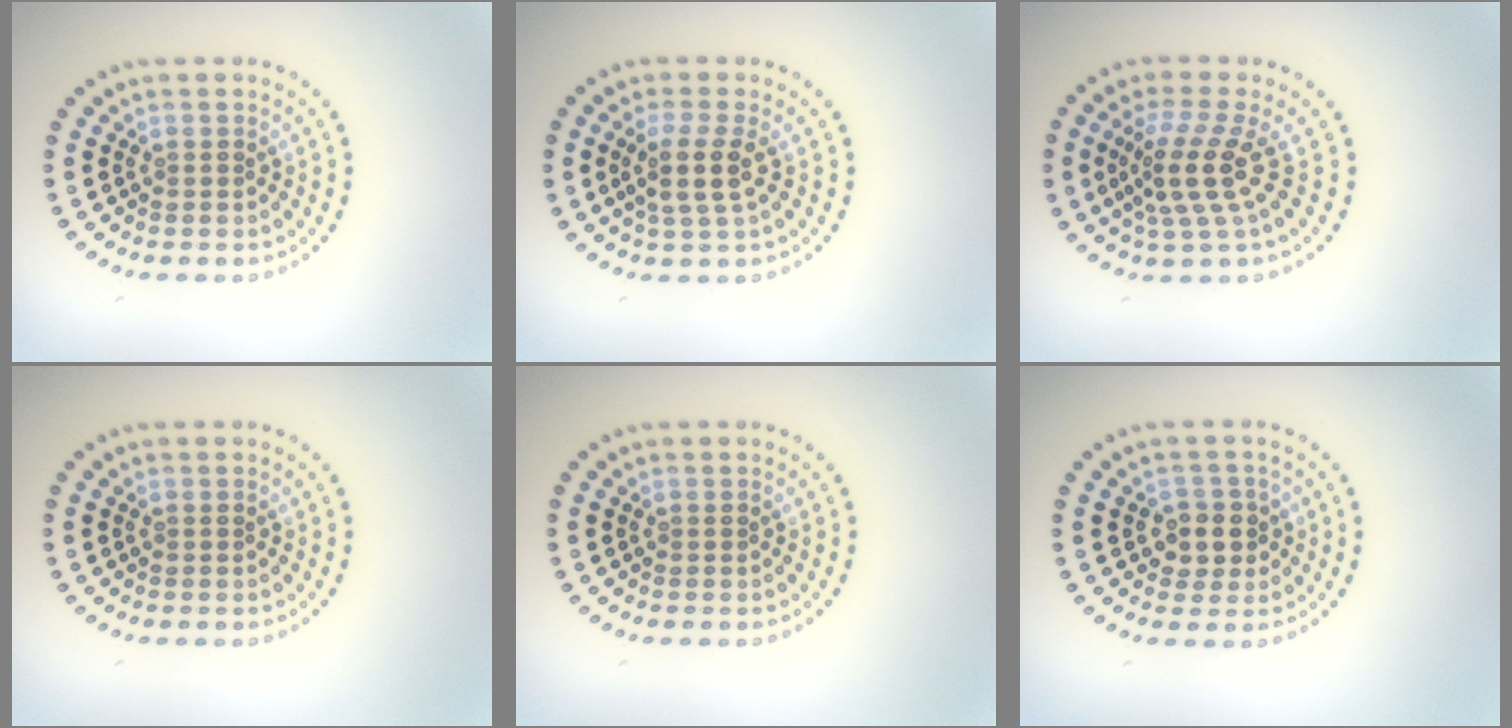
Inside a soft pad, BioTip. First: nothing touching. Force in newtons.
{"total": 2.8, "press": 2.4, "slide": 1.5}
{"total": 3.9, "press": 2.7, "slide": 2.8}
{"total": 0.0}
{"total": 0.0}
{"total": 2.6, "press": 2.4, "slide": 0.9}